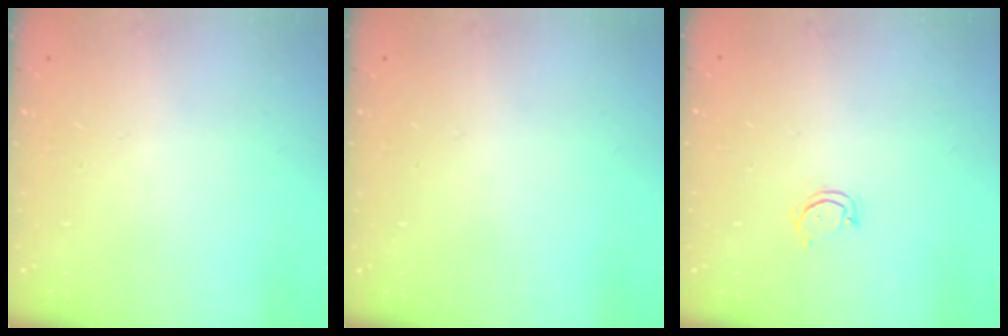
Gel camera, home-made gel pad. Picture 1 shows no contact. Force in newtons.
{"total": 0.0}
{"total": 2.9, "press": 2.9, "slide": 0.3}